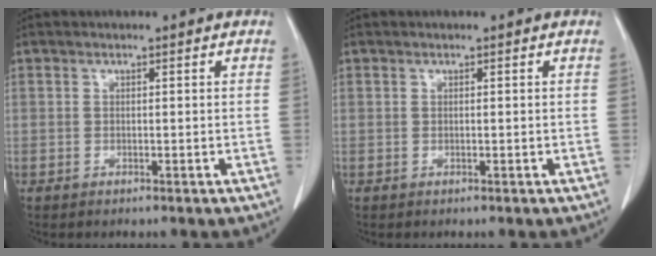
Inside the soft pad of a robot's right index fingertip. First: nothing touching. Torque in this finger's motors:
{"motor_torque": [0.00, 0.00, 0.00, 0.00]}